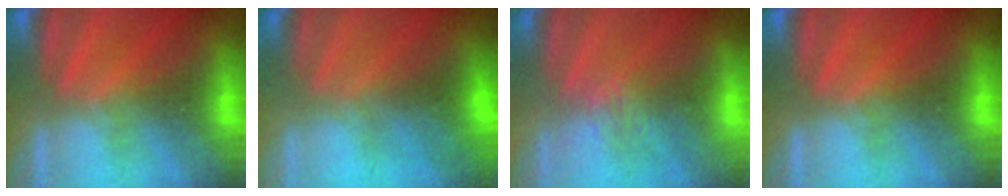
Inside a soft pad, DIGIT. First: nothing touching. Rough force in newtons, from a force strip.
{"total": 2.8}
{"total": 2.8}
{"total": 0.0}